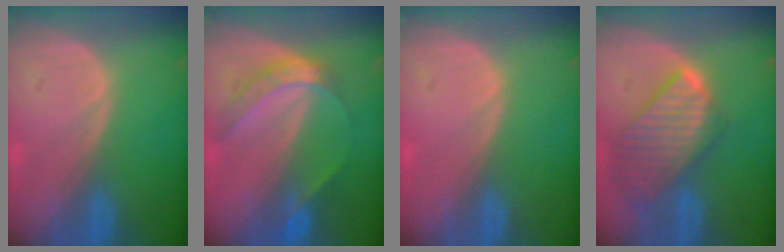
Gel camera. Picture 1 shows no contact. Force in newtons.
{"total": 6.2, "press": 5.2, "slide": 3.3}
{"total": 0.6, "press": 0.1, "slide": 0.6}
{"total": 9.7, "press": 8.4, "slide": 4.9}